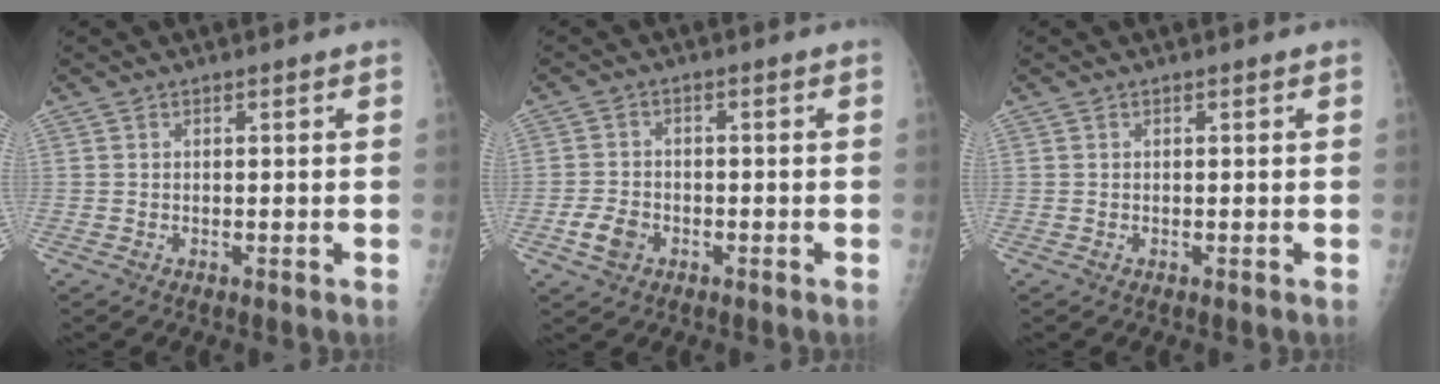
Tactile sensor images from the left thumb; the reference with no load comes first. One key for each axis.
{"total": 4.4, "fx": -1.9, "fy": 3.3, "fz": 2.3, "tx": -0.038, "ty": 0.011, "tz": -0.033}
{"total": 0.0}